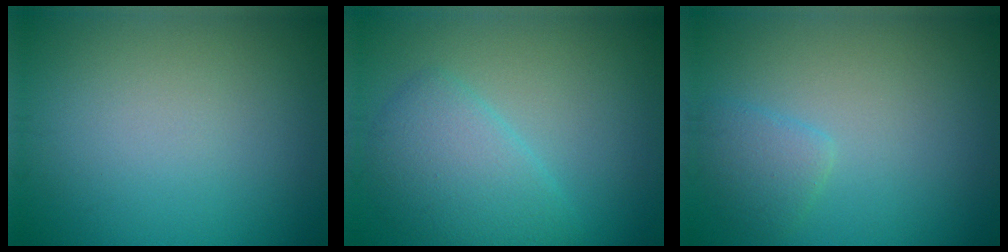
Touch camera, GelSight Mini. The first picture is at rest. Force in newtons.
{"total": 4.0, "press": 4.0, "slide": 0.1}
{"total": 1.8, "press": 1.8, "slide": 0.2}